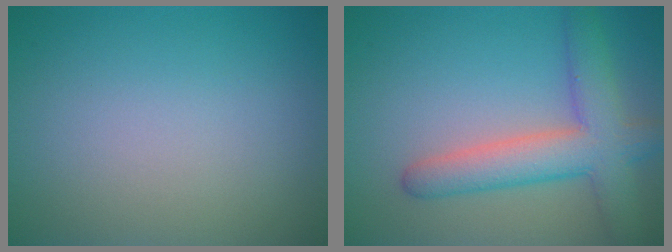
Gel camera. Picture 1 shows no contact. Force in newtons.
{"total": 6.0, "press": 6.0, "slide": 0.4}